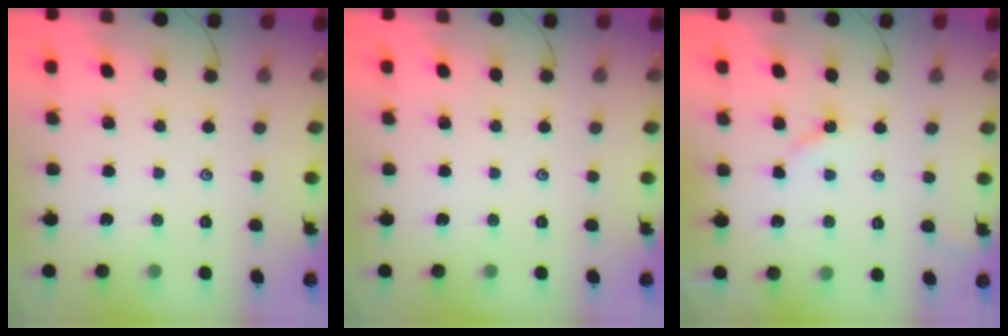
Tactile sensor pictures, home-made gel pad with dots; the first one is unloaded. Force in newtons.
{"total": 0.0}
{"total": 3.0, "press": 3.0, "slide": 0.3}